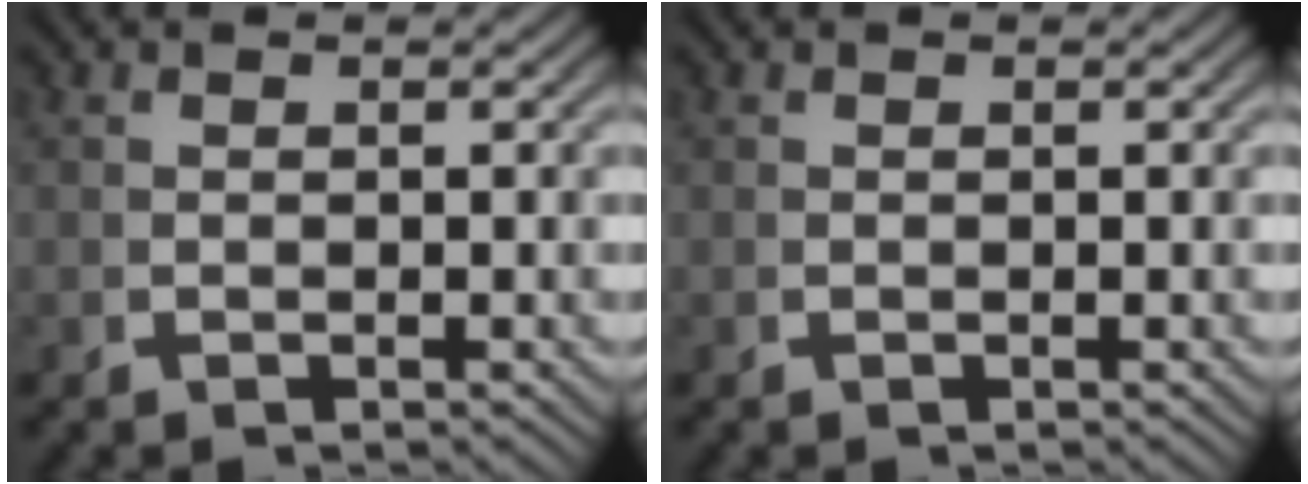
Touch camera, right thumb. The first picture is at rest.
{"total": 0.0}